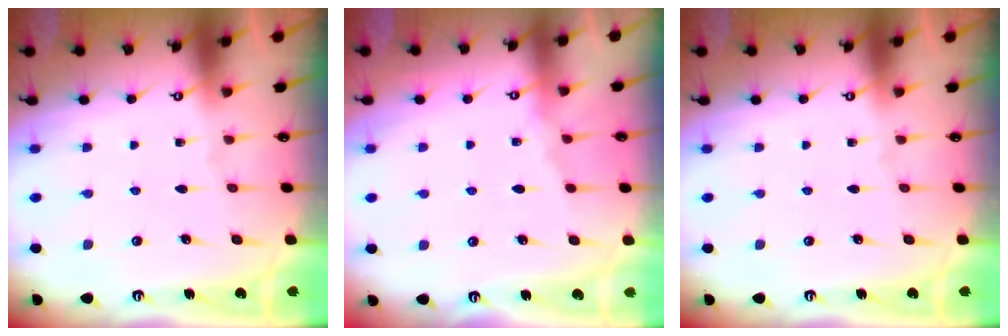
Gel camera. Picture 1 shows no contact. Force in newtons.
{"total": 5.4, "press": 5.4, "slide": 0.7}
{"total": 0.0}